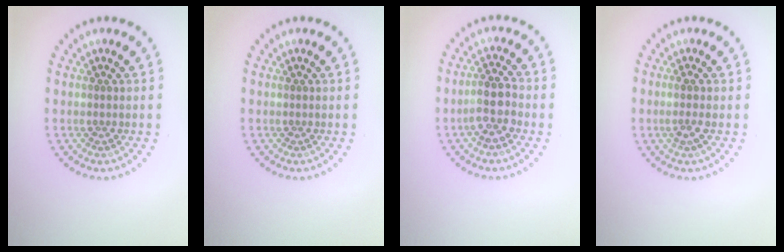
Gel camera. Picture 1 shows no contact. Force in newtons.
{"total": 0.0}
{"total": 2.9, "press": 2.6, "slide": 1.2}
{"total": 1.4, "press": 1.1, "slide": 0.8}